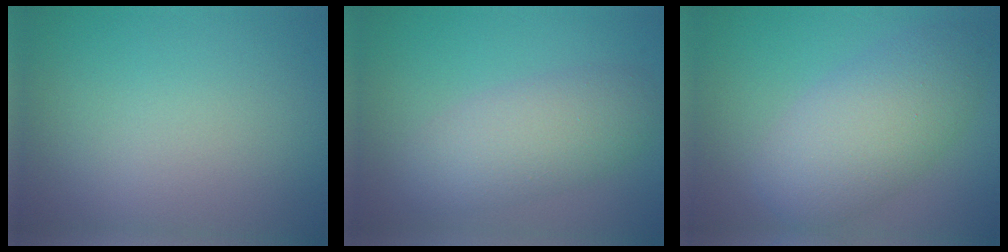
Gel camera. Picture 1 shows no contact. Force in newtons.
{"total": 4.6, "press": 4.6, "slide": 0.3}
{"total": 6.2, "press": 6.2, "slide": 0.3}